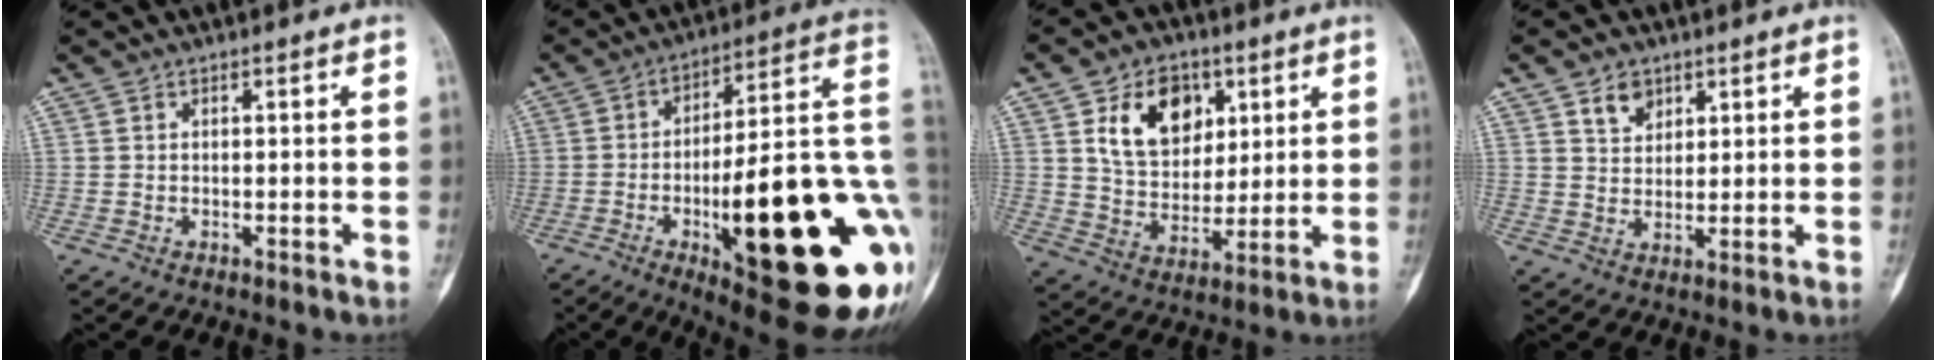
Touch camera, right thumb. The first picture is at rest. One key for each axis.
{"total": 34.9, "fx": -7.5, "fy": 9.9, "fz": 32.6, "tx": -0.386, "ty": 0.009, "tz": -0.098}
{"total": 13.8, "fx": 5.2, "fy": 9.8, "fz": 8.2, "tx": -0.093, "ty": -0.019, "tz": 0.096}
{"total": 4.6, "fx": 2.7, "fy": 3.2, "fz": 1.8, "tx": -0.012, "ty": -0.019, "tz": 0.051}